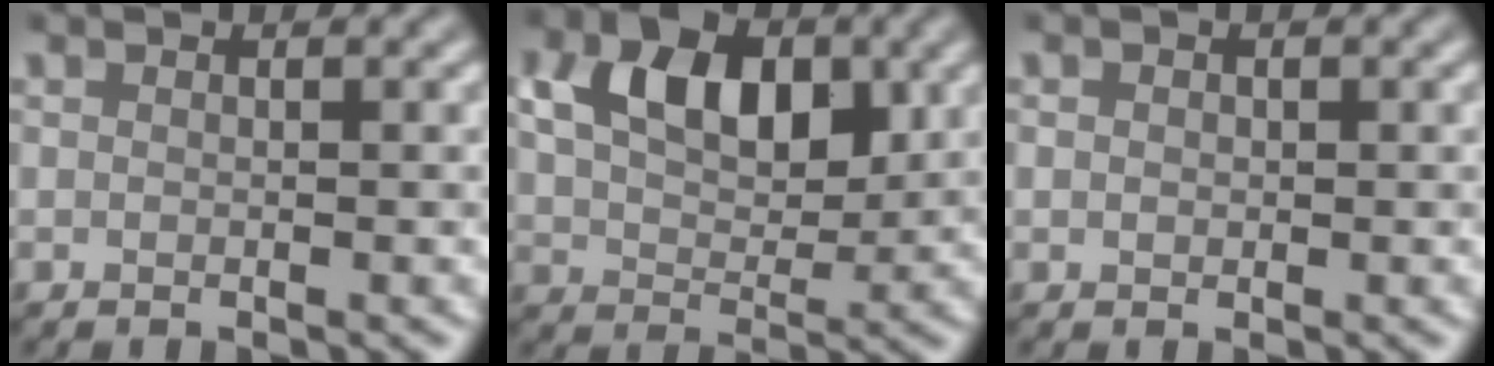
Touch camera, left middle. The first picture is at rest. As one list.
[{"total": 6.9, "force": [2.2, 4.6, 4.7], "torque": [-0.087, 0.005, 0.039]}, {"total": 0.6, "force": [0.0, 0.6, 0.2], "torque": [-0.002, 0.000, -0.001]}]